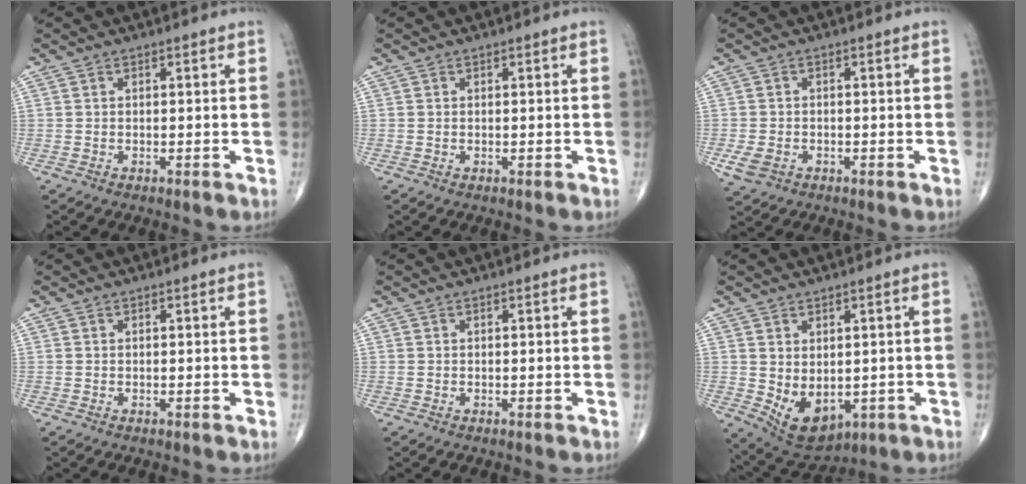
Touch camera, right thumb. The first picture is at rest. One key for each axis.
{"total": 0.0}
{"total": 3.9, "fx": -1.5, "fy": 2.8, "fz": 2.2, "tx": -0.047, "ty": 0.000, "tz": -0.021}
{"total": 0.0}
{"total": 0.0}
{"total": 9.1, "fx": -1.2, "fy": 5.8, "fz": 6.9, "tx": -0.094, "ty": -0.006, "tz": 0.008}